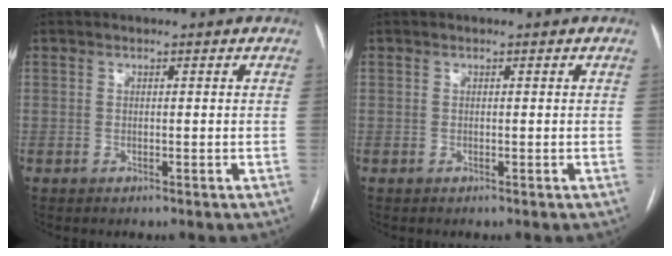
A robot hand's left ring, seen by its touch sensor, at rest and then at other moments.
{"total": 0.0}